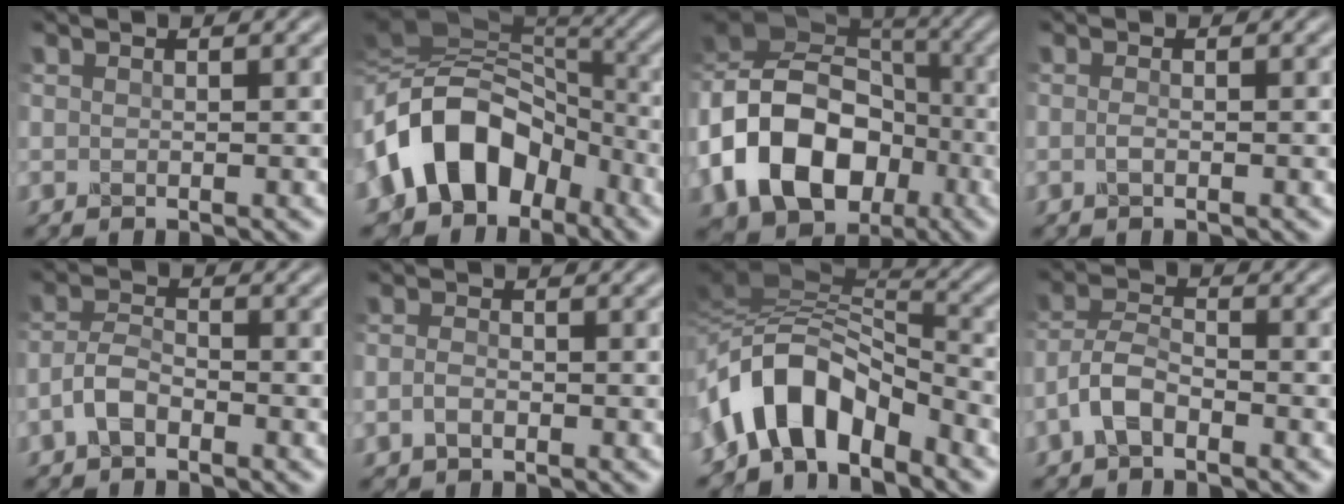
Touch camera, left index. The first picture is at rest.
{"total": 10.4, "force": [-3.2, 7.6, 6.5], "torque": [-0.115, 0.024, -0.071]}
{"total": 13.7, "force": [-3.6, 10.4, 8.1], "torque": [-0.180, -0.009, -0.074]}
{"total": 0.0}
{"total": 2.5, "force": [-1.7, 1.2, 1.3], "torque": [-0.034, 0.011, -0.047]}
{"total": 0.9, "force": [-0.5, 0.6, 0.5], "torque": [-0.021, 0.005, -0.018]}
{"total": 7.4, "force": [-3.3, 4.1, 5.2], "torque": [-0.084, 0.017, -0.066]}
{"total": 3.2, "force": [-2.0, 1.6, 1.8], "torque": [-0.046, 0.013, -0.052]}